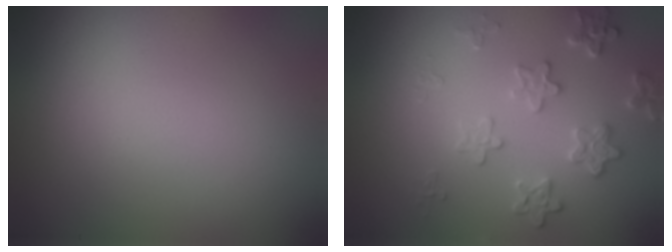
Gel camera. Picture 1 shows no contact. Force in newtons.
{"total": 2.9, "press": 2.3, "slide": 1.8}